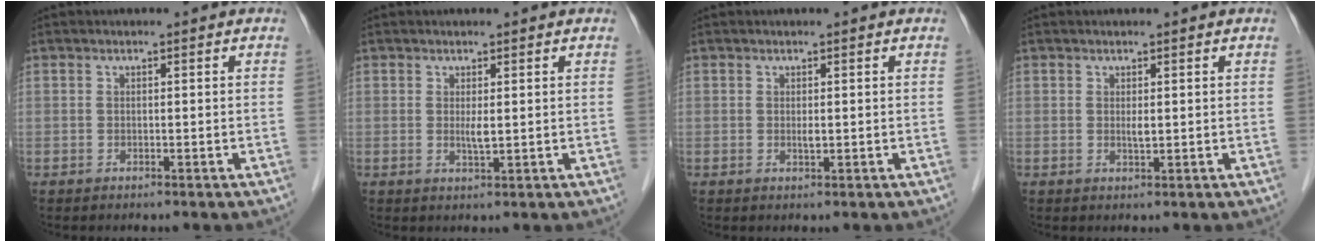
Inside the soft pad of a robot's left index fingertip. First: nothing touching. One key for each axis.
{"total": 1.6, "fx": 0.3, "fy": 0.2, "fz": 1.5, "tx": -0.034, "ty": -0.004, "tz": 0.009}
{"total": 0.7, "fx": 0.2, "fy": 0.2, "fz": 0.7, "tx": -0.016, "ty": -0.002, "tz": 0.003}
{"total": 1.0, "fx": 0.3, "fy": 0.2, "fz": 1.0, "tx": -0.022, "ty": -0.002, "tz": 0.007}